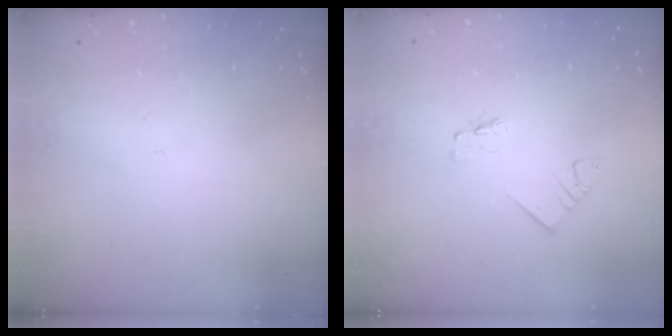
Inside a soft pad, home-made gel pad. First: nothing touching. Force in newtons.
{"total": 1.2, "press": 1.2, "slide": 0.1}